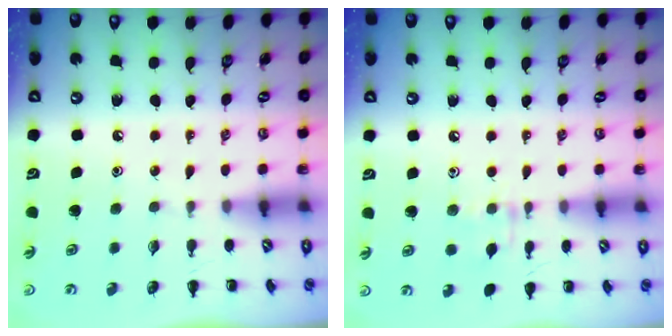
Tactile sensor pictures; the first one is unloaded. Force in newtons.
{"total": 6.3, "press": 6.1, "slide": 1.6}